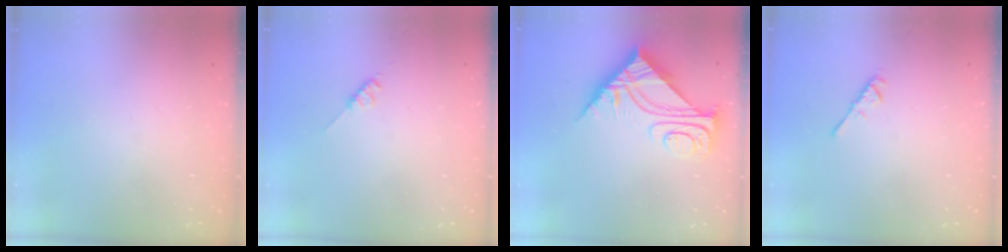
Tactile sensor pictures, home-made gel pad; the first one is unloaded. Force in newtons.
{"total": 2.8, "press": 2.8, "slide": 0.5}
{"total": 7.9, "press": 7.9, "slide": 0.8}
{"total": 3.1, "press": 3.0, "slide": 0.7}